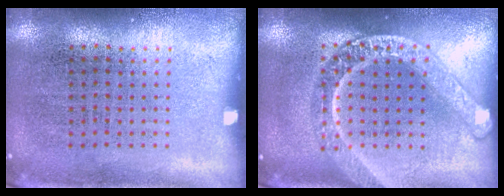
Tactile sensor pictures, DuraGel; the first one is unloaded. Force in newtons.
{"total": 2.9, "press": 2.9, "slide": 0.4}